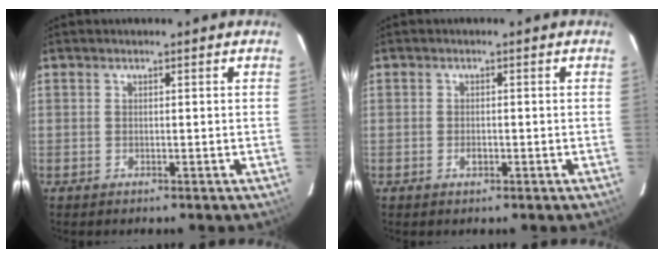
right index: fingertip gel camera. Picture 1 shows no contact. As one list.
[{"total": 1.5, "force": [-0.6, 0.9, 1.0], "torque": [-0.019, 0.001, -0.010]}]